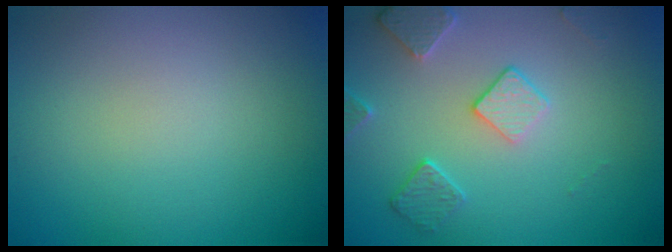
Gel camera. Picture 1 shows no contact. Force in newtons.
{"total": 2.8, "press": 2.7, "slide": 0.6}